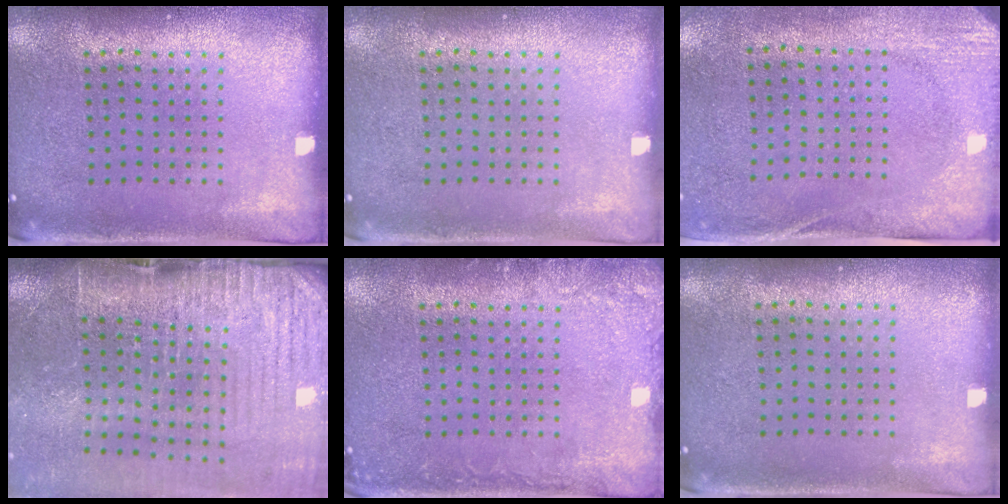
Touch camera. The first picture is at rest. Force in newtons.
{"total": 0.0}
{"total": 2.7, "press": 2.1, "slide": 1.7}
{"total": 4.3, "press": 3.7, "slide": 2.2}
{"total": 2.0, "press": 2.0, "slide": 0.2}
{"total": 0.0}